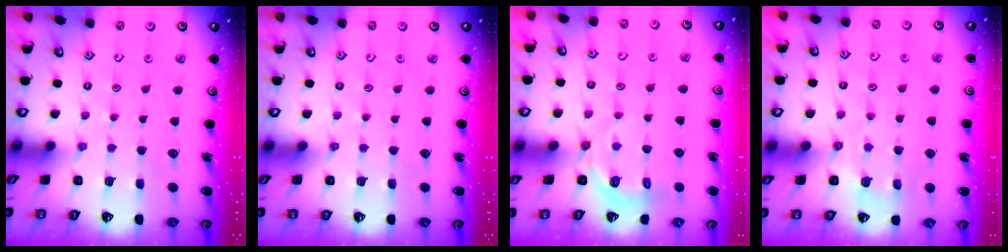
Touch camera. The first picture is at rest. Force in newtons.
{"total": 0.0}
{"total": 3.7, "press": 3.3, "slide": 1.7}
{"total": 3.0, "press": 2.5, "slide": 1.6}